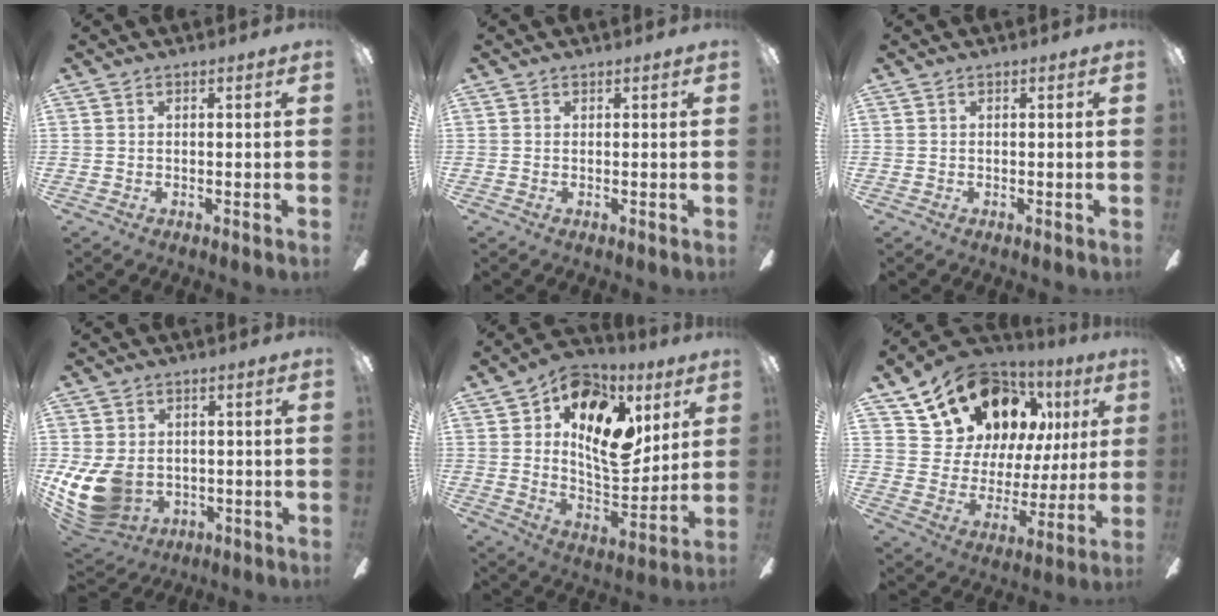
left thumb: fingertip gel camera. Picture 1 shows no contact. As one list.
[{"total": 0.0}, {"total": 0.0}, {"total": 12.6, "force": [-2.1, 9.8, 7.6], "torque": [-0.185, 0.005, -0.034]}, {"total": 18.1, "force": [7.5, 9.7, 13.3], "torque": [-0.188, -0.028, 0.131]}, {"total": 17.4, "force": [12.0, 10.5, 6.9], "torque": [-0.131, -0.075, 0.228]}]